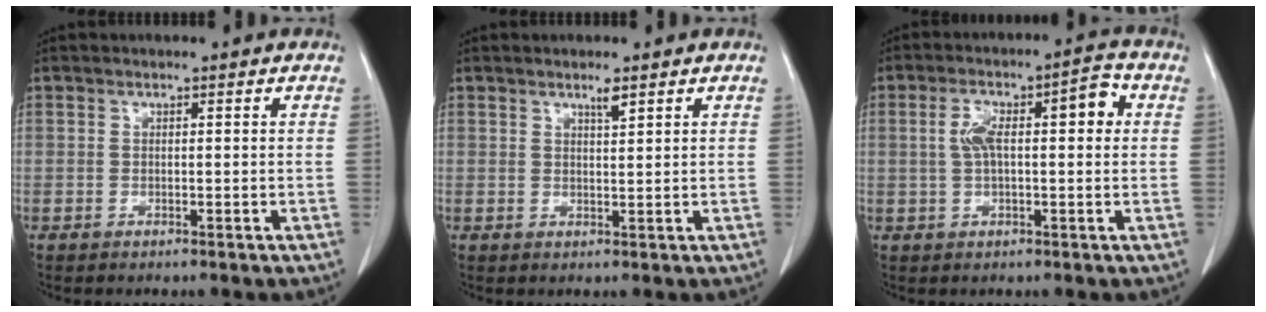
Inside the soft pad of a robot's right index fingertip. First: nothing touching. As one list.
[{"total": 1.7, "force": [1.2, 0.0, 1.2], "torque": [-0.023, -0.002, 0.022]}, {"total": 8.4, "force": [1.3, 2.5, 7.9], "torque": [-0.139, 0.039, 0.022]}]